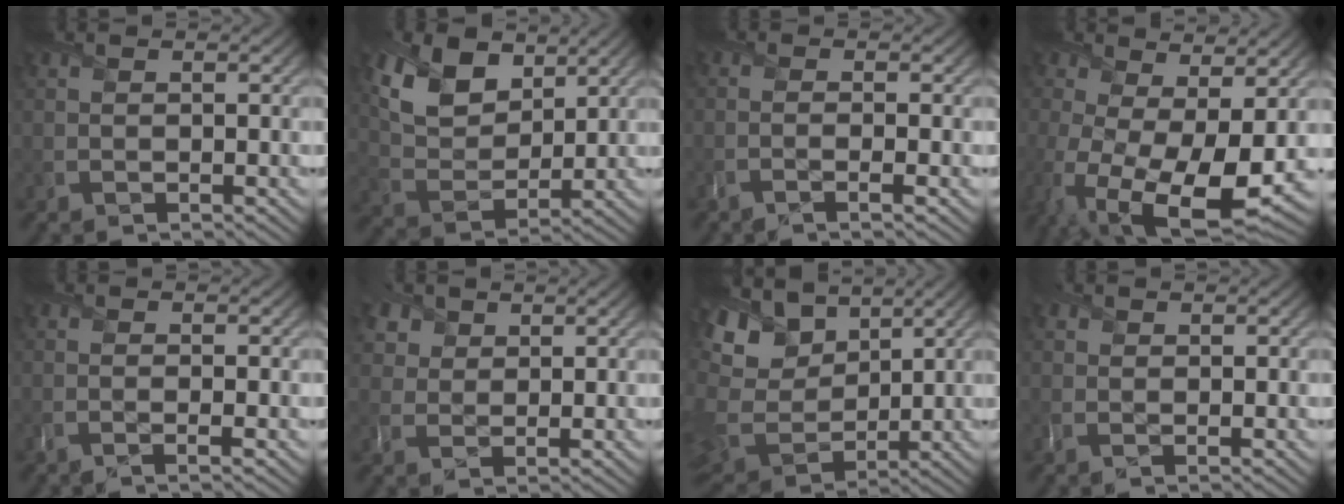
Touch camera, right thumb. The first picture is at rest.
{"total": 9.2, "force": [5.0, 5.5, 5.3], "torque": [-0.135, -0.001, 0.089]}
{"total": 2.1, "force": [-1.0, 0.2, 1.8], "torque": [-0.029, 0.005, -0.032]}
{"total": 15.0, "force": [-3.1, 7.5, 12.7], "torque": [-0.257, -0.056, -0.023]}
{"total": 1.6, "force": [-0.7, 0.1, 1.5], "torque": [-0.026, 0.003, -0.021]}
{"total": 4.3, "force": [2.6, 3.1, 1.5], "torque": [-0.055, -0.006, 0.059]}
{"total": 13.5, "force": [6.6, 8.7, 8.0], "torque": [-0.235, 0.037, 0.130]}
{"total": 0.8, "force": [0.2, 0.7, 0.1], "torque": [-0.001, -0.003, 0.002]}